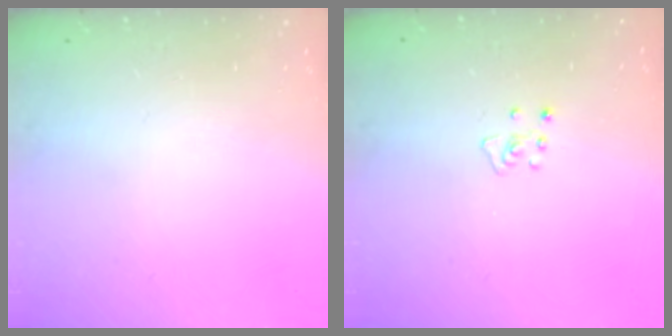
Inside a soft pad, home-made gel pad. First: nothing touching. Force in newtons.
{"total": 4.1, "press": 4.0, "slide": 0.5}